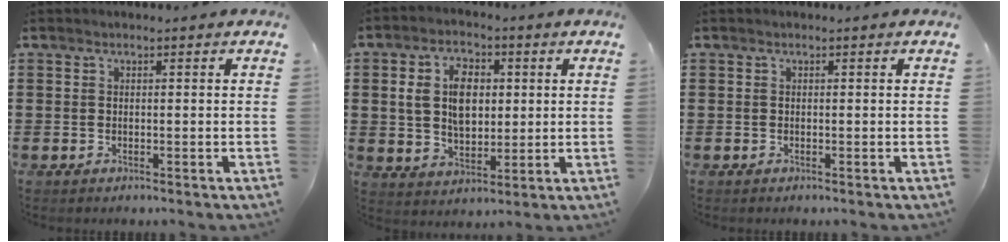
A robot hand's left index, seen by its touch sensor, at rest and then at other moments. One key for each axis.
{"total": 7.9, "fx": 1.6, "fy": 5.1, "fz": 5.7, "tx": -0.123, "ty": 0.015, "tz": 0.024}
{"total": 0.0}